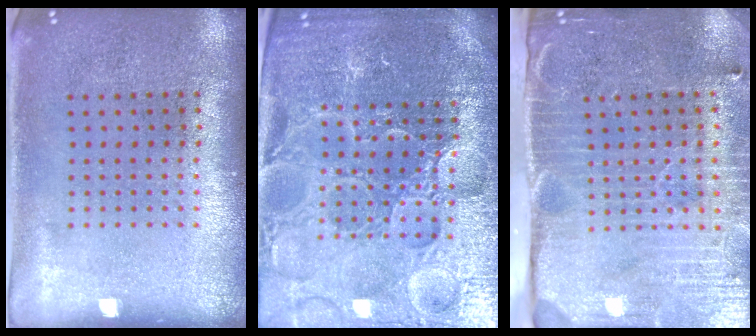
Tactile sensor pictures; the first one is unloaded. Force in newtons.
{"total": 5.8, "press": 5.3, "slide": 2.2}
{"total": 4.5, "press": 3.7, "slide": 2.6}